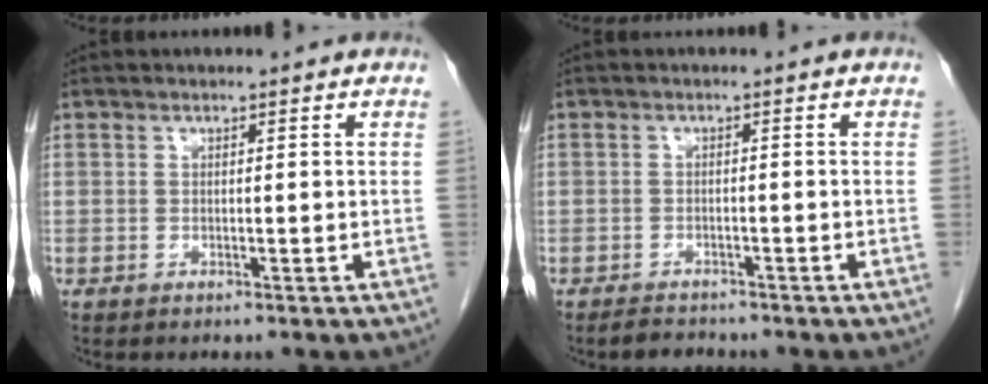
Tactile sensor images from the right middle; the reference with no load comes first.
{"total": 2.0, "force": [-1.9, 0.6, 0.3], "torque": [-0.012, -0.004, -0.030]}